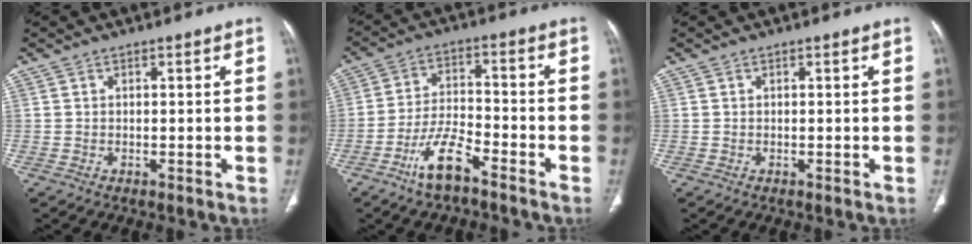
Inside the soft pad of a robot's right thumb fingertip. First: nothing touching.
{"total": 8.5, "force": [-5.8, 2.4, 5.7], "torque": [-0.113, 0.031, -0.112]}
{"total": 0.0}